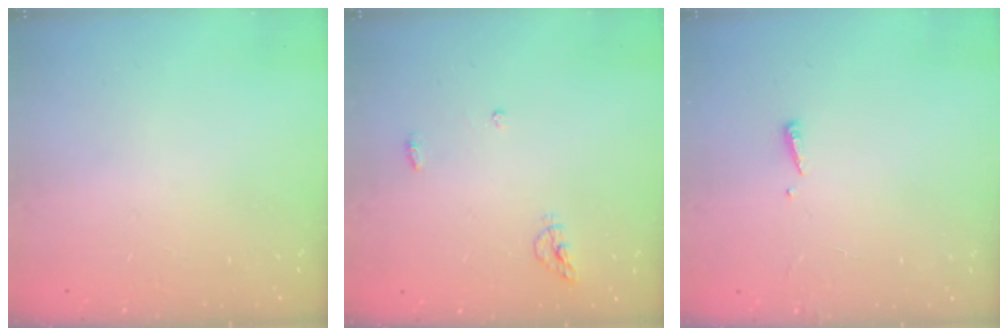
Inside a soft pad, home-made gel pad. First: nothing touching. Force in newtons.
{"total": 4.7, "press": 4.7, "slide": 0.2}
{"total": 2.4, "press": 2.4, "slide": 0.2}